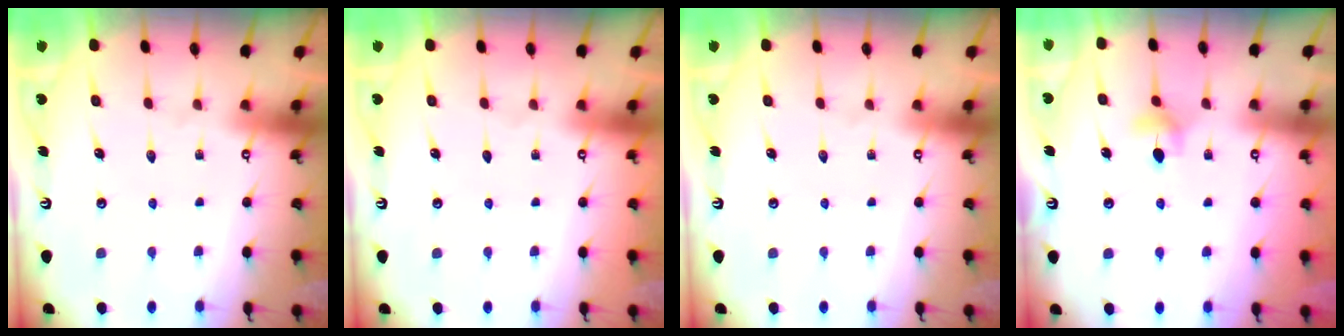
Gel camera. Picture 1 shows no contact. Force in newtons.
{"total": 0.0}
{"total": 0.0}
{"total": 5.0, "press": 4.9, "slide": 0.9}